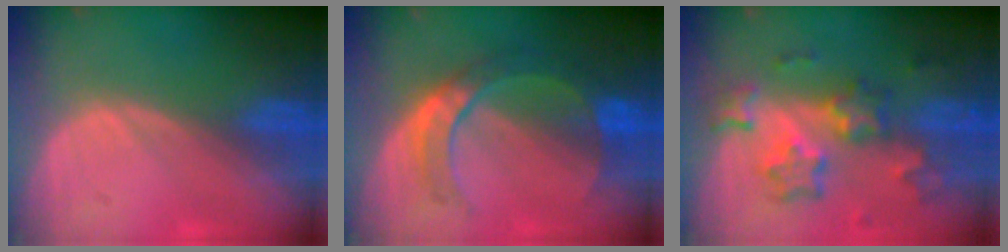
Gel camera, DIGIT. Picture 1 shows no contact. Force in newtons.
{"total": 7.2, "press": 6.9, "slide": 1.9}
{"total": 8.7, "press": 7.7, "slide": 4.1}